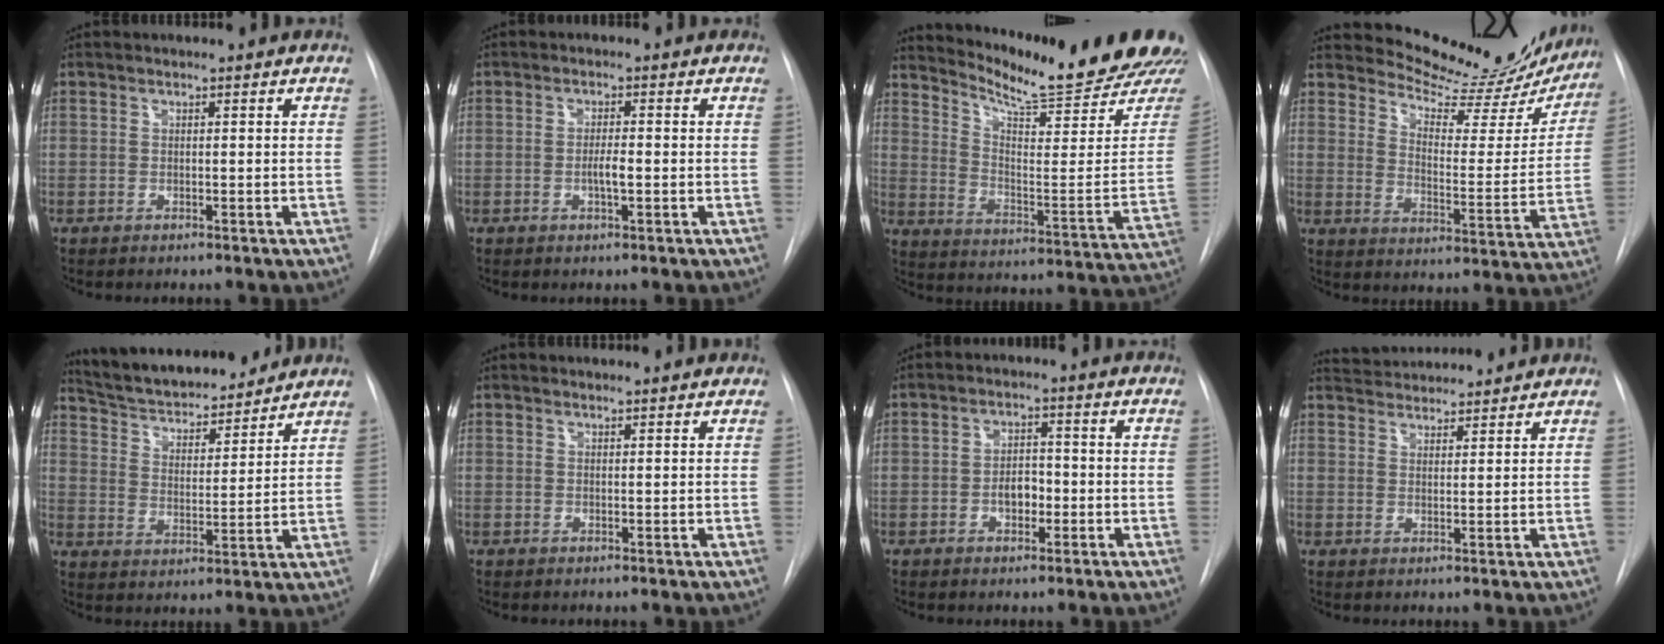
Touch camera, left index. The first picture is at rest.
{"total": 2.4, "force": [-1.2, 0.2, 2.1], "torque": [-0.038, -0.005, -0.020]}
{"total": 22.0, "force": [20.5, 0.6, 8.1], "torque": [-0.128, -0.122, 0.264]}
{"total": 18.3, "force": [17.4, 4.0, 3.9], "torque": [-0.044, -0.073, 0.209]}
{"total": 13.1, "force": [12.1, 2.8, 4.2], "torque": [-0.064, 0.016, 0.191]}
{"total": 2.2, "force": [2.1, 0.1, 0.4], "torque": [-0.009, 0.005, 0.019]}
{"total": 3.6, "force": [-1.7, 2.0, 2.5], "torque": [-0.036, 0.002, -0.026]}
{"total": 8.0, "force": [7.8, 1.1, 1.7], "torque": [-0.032, 0.021, 0.115]}